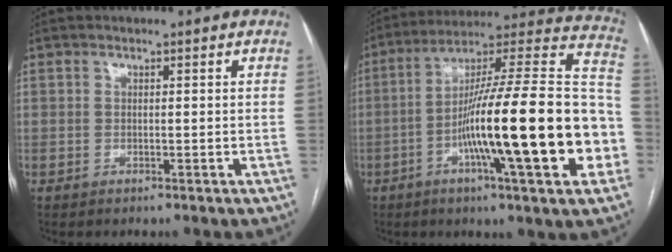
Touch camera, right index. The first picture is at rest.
{"total": 27.6, "force": [-6.6, 2.1, 26.7], "torque": [-0.348, 0.004, -0.114]}